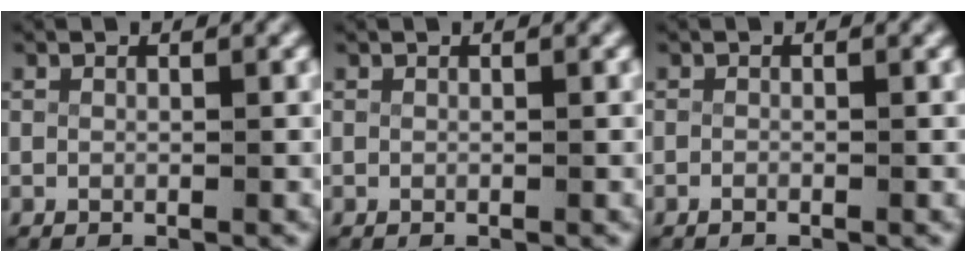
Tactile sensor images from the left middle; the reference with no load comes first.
{"total": 0.0}
{"total": 0.7, "force": [-0.7, 0.0, 0.1], "torque": [-0.011, -0.007, -0.010]}